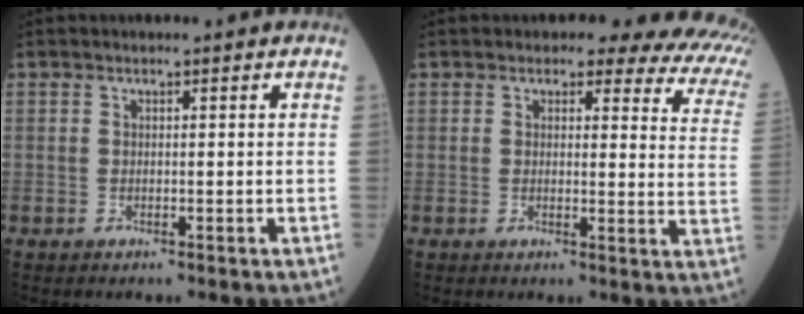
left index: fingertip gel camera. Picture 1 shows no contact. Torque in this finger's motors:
{"motor_torque": [0.74, -1.23, 0.31, 0.09]}